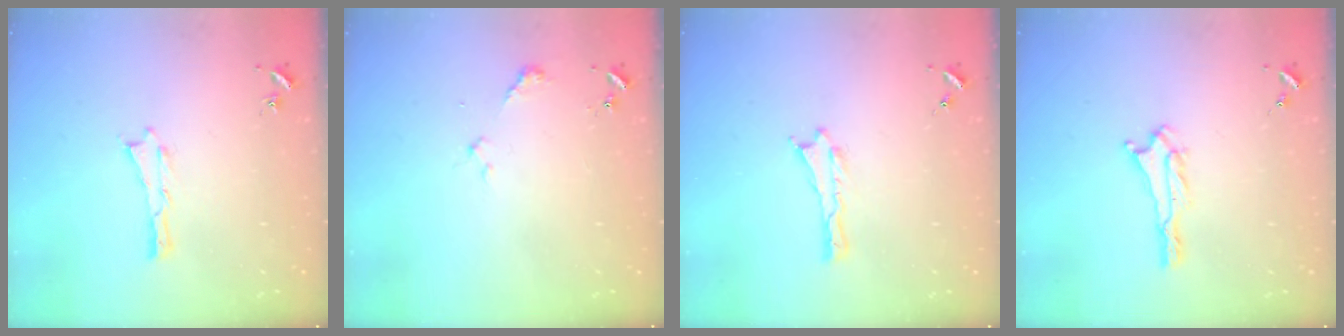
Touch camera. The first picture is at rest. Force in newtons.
{"total": 2.4, "press": 2.3, "slide": 0.3}
{"total": 0.0}
{"total": 1.0, "press": 1.0, "slide": 0.1}